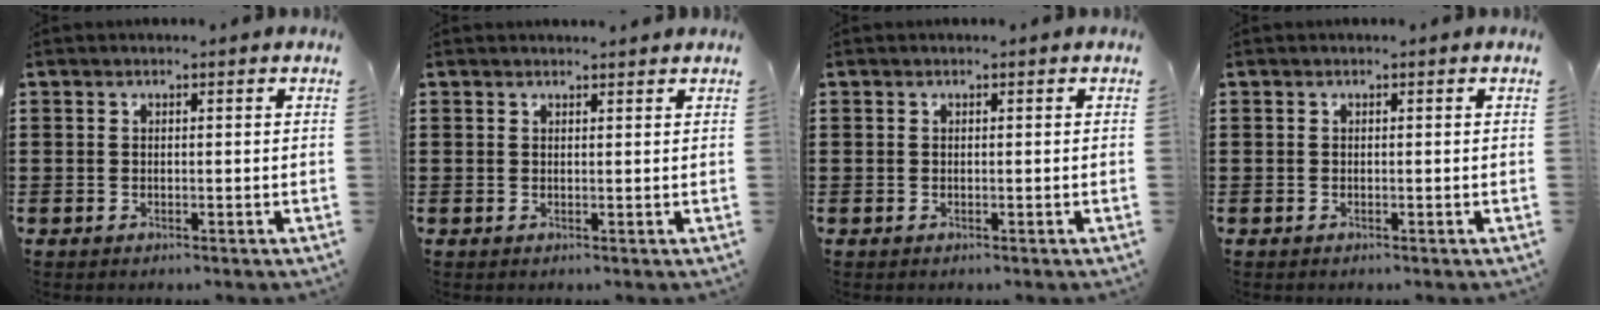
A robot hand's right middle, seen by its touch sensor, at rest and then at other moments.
{"total": 0.8, "force": [0.8, 0.0, 0.1], "torque": [0.003, -0.005, 0.014]}
{"total": 0.0}
{"total": 0.0}